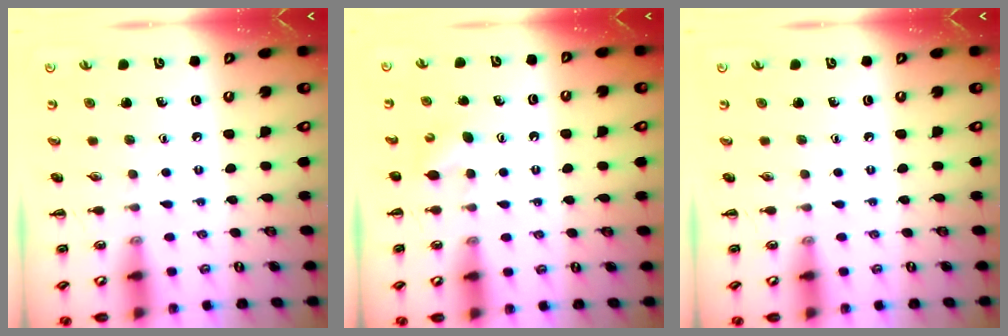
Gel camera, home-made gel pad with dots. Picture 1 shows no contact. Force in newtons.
{"total": 2.9, "press": 2.9, "slide": 0.6}
{"total": 0.0}